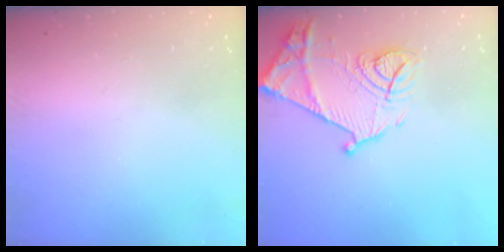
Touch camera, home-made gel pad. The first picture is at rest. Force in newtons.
{"total": 16.5, "press": 16.4, "slide": 1.4}